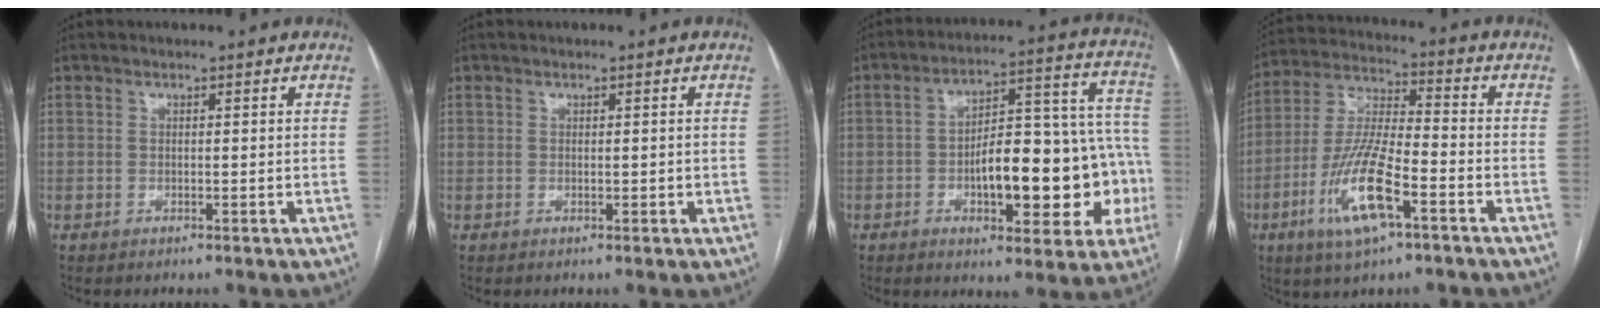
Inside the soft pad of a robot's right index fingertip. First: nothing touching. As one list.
[{"total": 0.8, "force": [0.0, 0.5, 0.6], "torque": [-0.008, 0.002, 0.002]}, {"total": 19.1, "force": [-4.7, 6.8, 17.2], "torque": [-0.206, 0.052, -0.054]}, {"total": 13.7, "force": [-6.1, 2.8, 11.9], "torque": [-0.249, -0.008, -0.111]}]